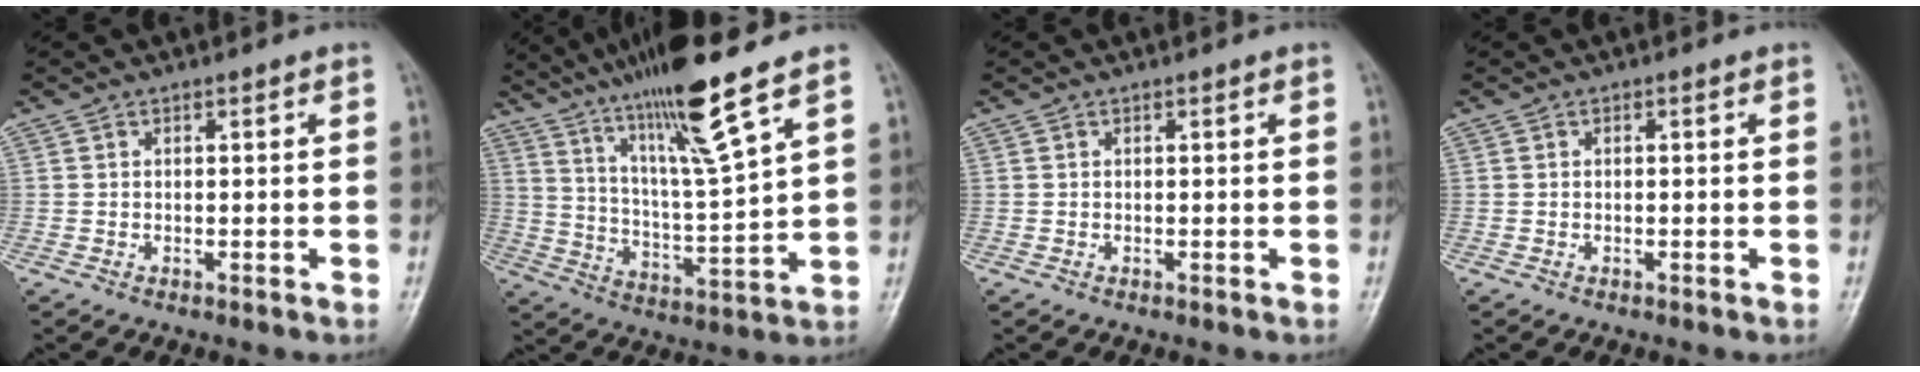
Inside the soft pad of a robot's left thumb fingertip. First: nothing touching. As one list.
[{"total": 16.7, "force": [11.2, 0.7, 12.3], "torque": [-0.211, -0.057, 0.200]}, {"total": 0.0}, {"total": 0.0}]